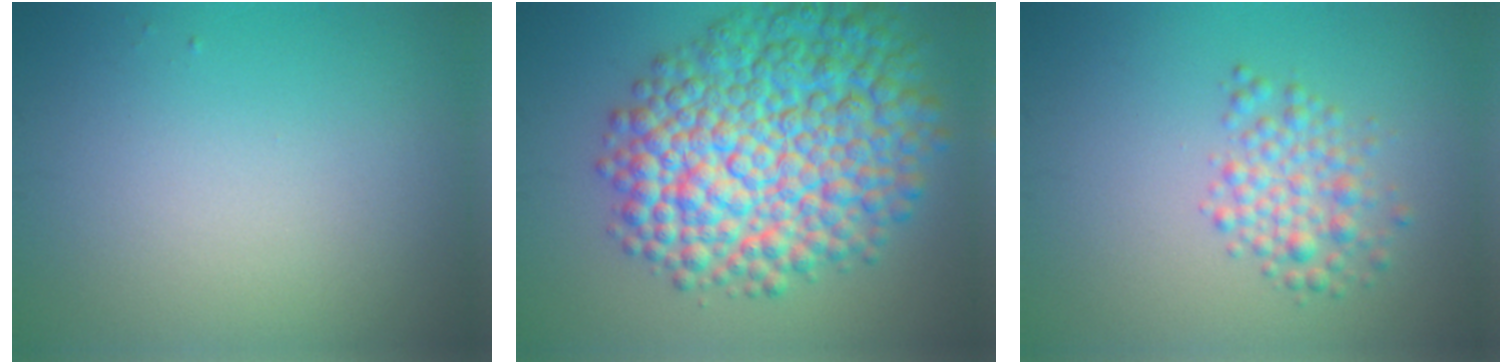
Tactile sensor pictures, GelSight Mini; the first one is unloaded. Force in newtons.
{"total": 12.9, "press": 12.9, "slide": 0.3}
{"total": 2.9, "press": 2.9, "slide": 0.1}